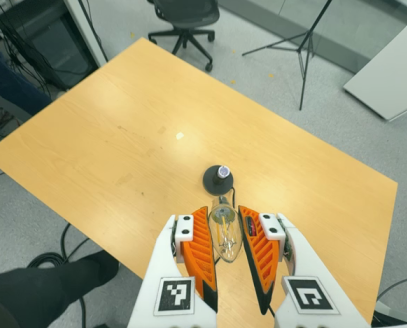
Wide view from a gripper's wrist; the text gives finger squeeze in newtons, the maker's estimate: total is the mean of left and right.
{"total": 11.1, "left": 10.6, "right": 11.6}